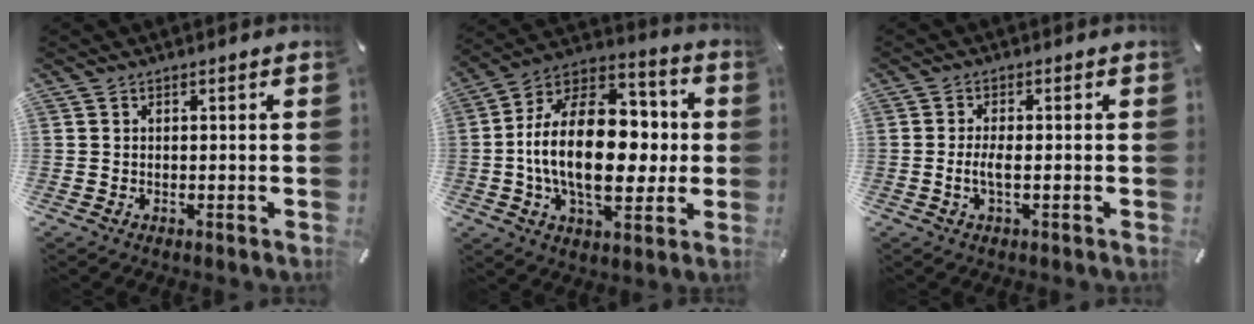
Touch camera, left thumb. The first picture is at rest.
{"total": 23.7, "force": [-0.9, 14.8, 18.5], "torque": [-0.326, 0.000, -0.015]}
{"total": 3.6, "force": [-0.6, 1.1, 3.4], "torque": [-0.073, -0.003, -0.016]}